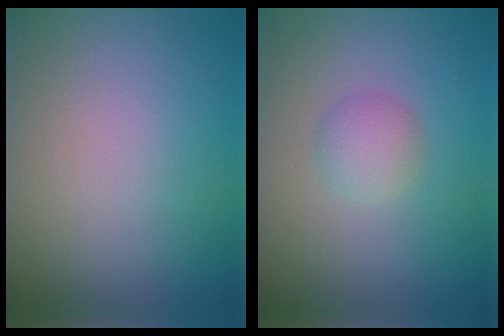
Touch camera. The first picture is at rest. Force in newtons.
{"total": 1.9, "press": 1.9, "slide": 0.1}